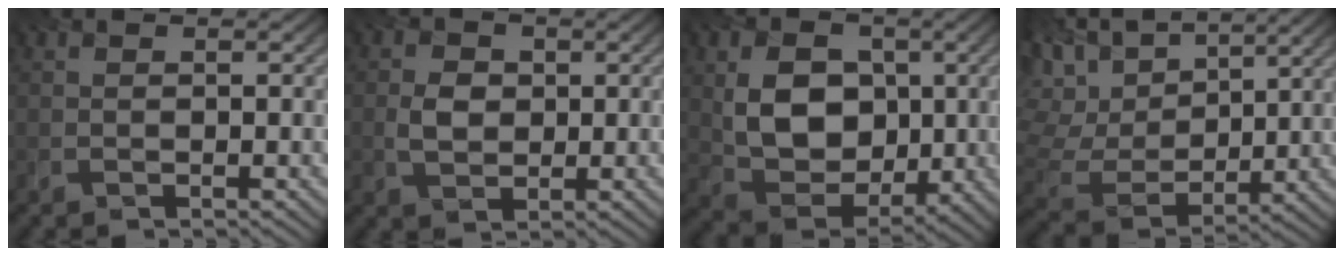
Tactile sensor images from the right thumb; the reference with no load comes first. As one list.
[{"total": 3.3, "force": [0.2, 2.7, 1.9], "torque": [-0.046, -0.001, -0.001]}, {"total": 9.5, "force": [1.1, 7.3, 6.1], "torque": [-0.132, -0.011, 0.018]}, {"total": 14.7, "force": [7.5, 7.9, 9.9], "torque": [-0.259, 0.029, 0.134]}]